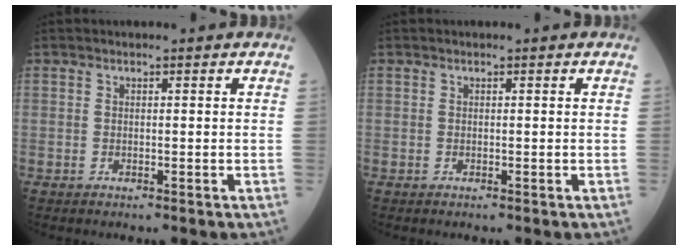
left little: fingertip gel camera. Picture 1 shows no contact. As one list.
[{"total": 0.0}]